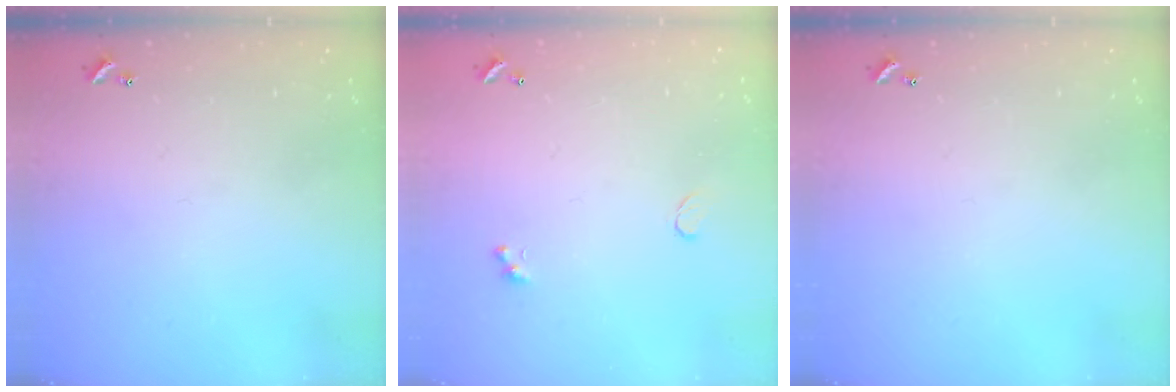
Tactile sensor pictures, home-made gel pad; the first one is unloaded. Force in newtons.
{"total": 0.6, "press": 0.4, "slide": 0.4}
{"total": 0.0}